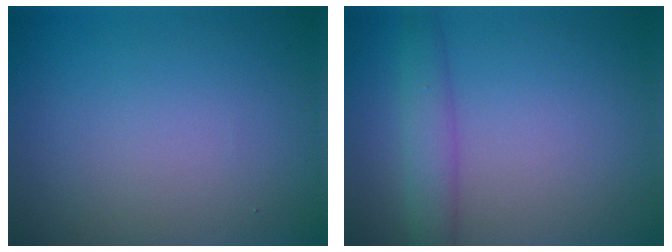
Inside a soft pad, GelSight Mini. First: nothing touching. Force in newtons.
{"total": 3.0, "press": 3.0, "slide": 0.2}